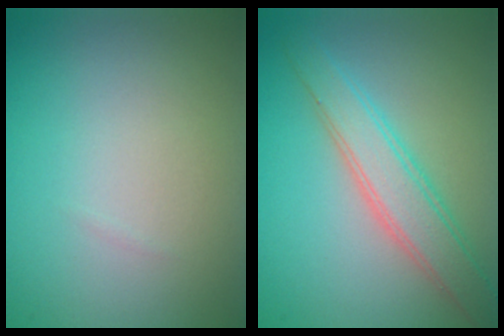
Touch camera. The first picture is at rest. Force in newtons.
{"total": 3.8, "press": 3.8, "slide": 0.1}